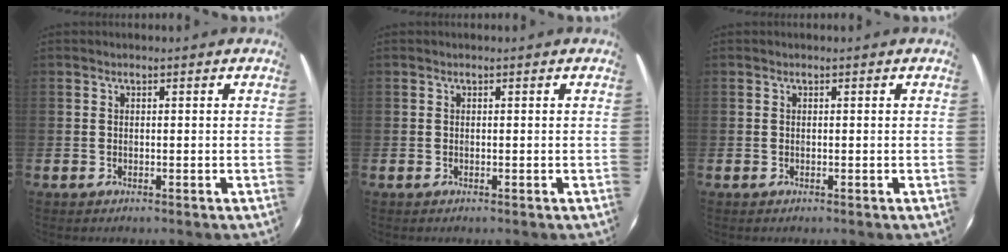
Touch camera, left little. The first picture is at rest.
{"total": 0.0}
{"total": 0.0}